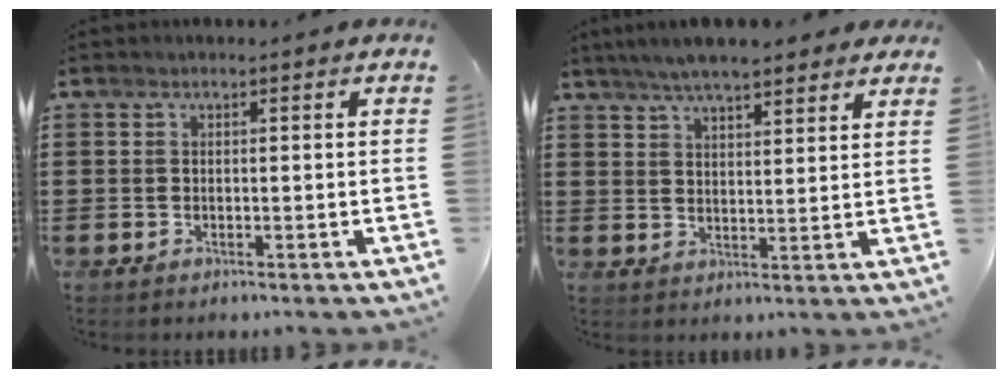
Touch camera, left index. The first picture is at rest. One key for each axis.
{"total": 5.6, "fx": 5.0, "fy": 1.0, "fz": 2.3, "tx": -0.060, "ty": -0.007, "tz": 0.090}